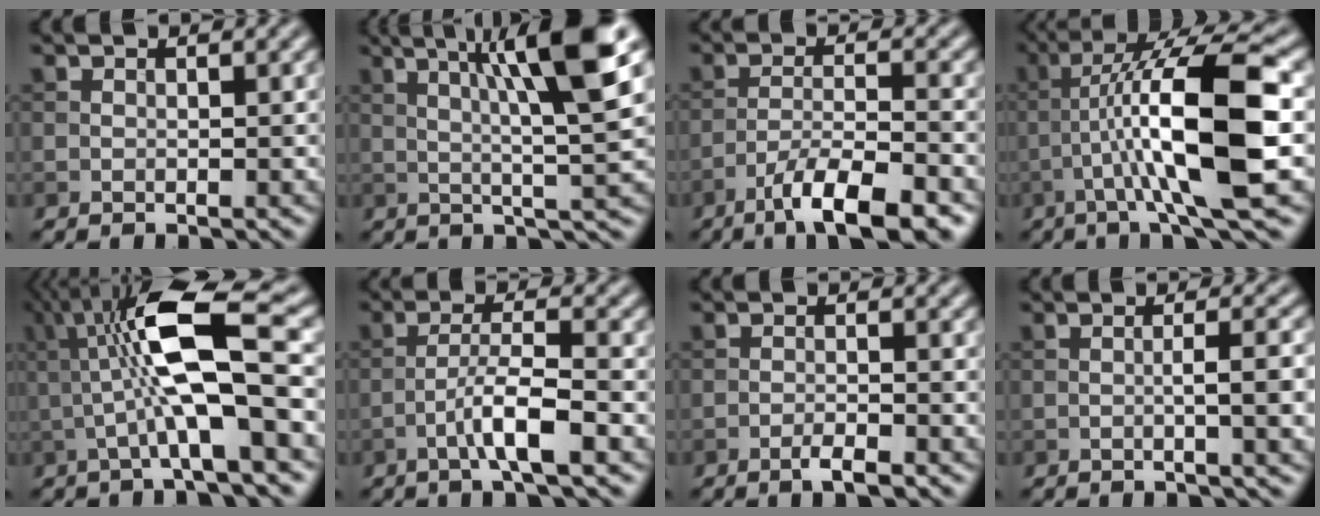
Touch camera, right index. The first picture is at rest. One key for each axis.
{"total": 9.4, "fx": 2.8, "fy": 1.3, "fz": 8.9, "tx": -0.128, "ty": 0.012, "tz": 0.044}
{"total": 7.9, "fx": -5.2, "fy": 1.6, "fz": 5.6, "tx": -0.090, "ty": 0.003, "tz": -0.088}
{"total": 11.2, "fx": -2.0, "fy": 1.9, "fz": 10.9, "tx": -0.183, "ty": 0.023, "tz": -0.032}
{"total": 10.1, "fx": 0.6, "fy": 2.1, "fz": 9.9, "tx": -0.169, "ty": 0.014, "tz": 0.006}
{"total": 4.5, "fx": -2.1, "fy": 0.5, "fz": 3.9, "tx": -0.070, "ty": 0.013, "tz": -0.044}
{"total": 2.0, "fx": -1.3, "fy": 0.3, "fz": 1.5, "tx": -0.025, "ty": 0.004, "tz": -0.027}
{"total": 4.2, "fx": -0.5, "fy": 1.0, "fz": 4.0, "tx": -0.054, "ty": 0.004, "tz": -0.010}